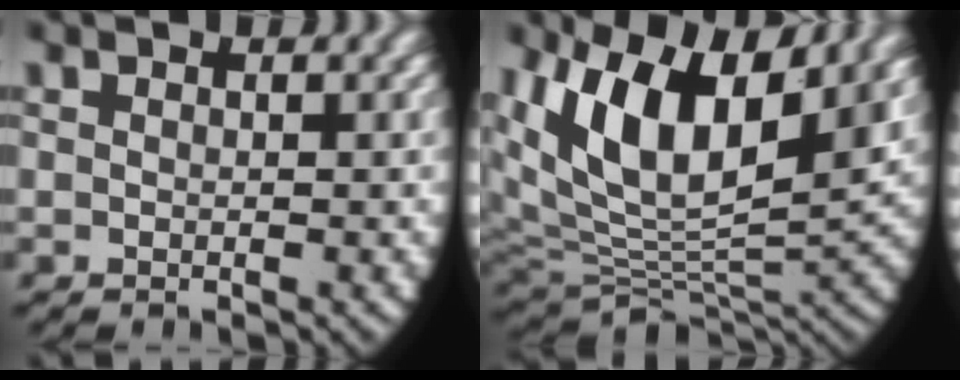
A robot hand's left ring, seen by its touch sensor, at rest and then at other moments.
{"total": 12.1, "force": [3.0, 7.7, 8.8], "torque": [-0.190, -0.031, 0.067]}